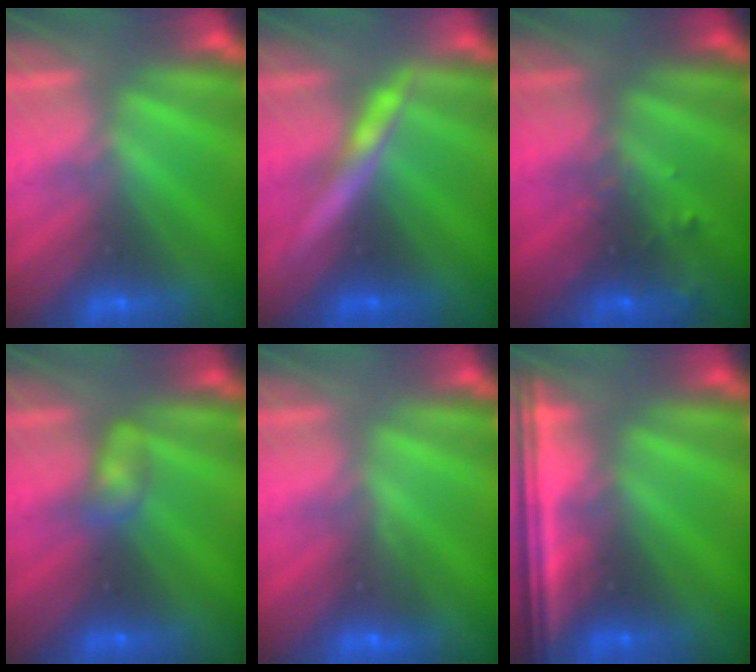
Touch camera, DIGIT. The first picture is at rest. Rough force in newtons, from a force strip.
{"total": 2.9}
{"total": 6.9}
{"total": 2.3}
{"total": 2.9}
{"total": 8.5}